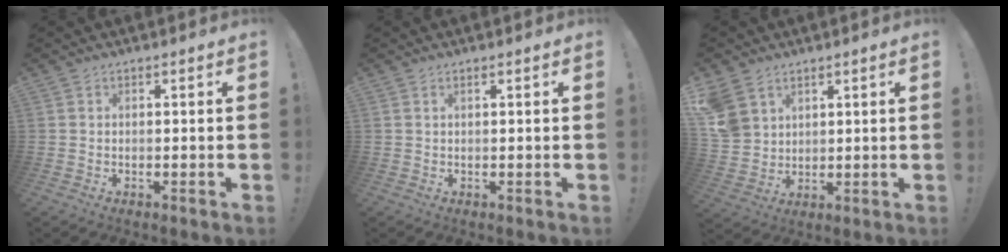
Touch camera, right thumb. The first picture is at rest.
{"total": 0.8, "force": [0.4, 0.0, 0.7], "torque": [-0.008, -0.003, 0.006]}
{"total": 8.4, "force": [4.9, 6.1, 2.9], "torque": [-0.058, -0.025, 0.103]}